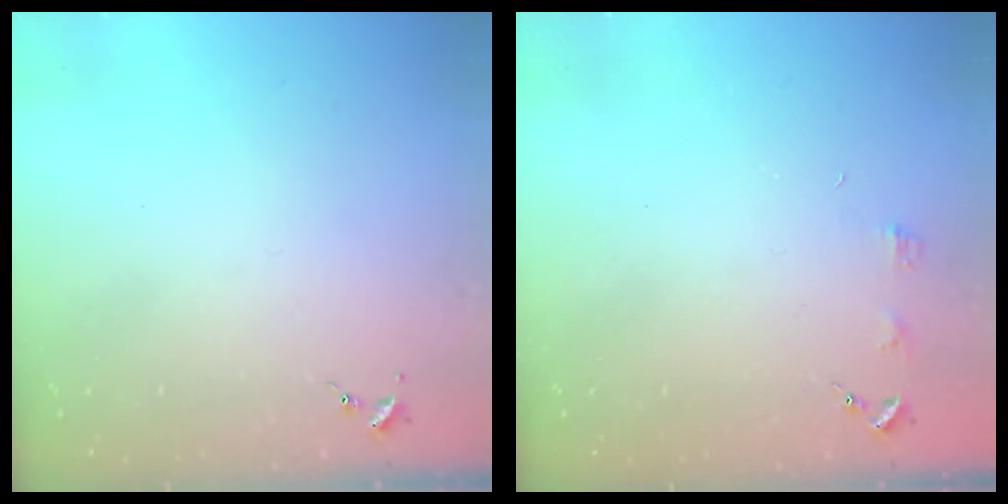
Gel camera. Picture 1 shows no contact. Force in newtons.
{"total": 3.9, "press": 3.8, "slide": 0.5}